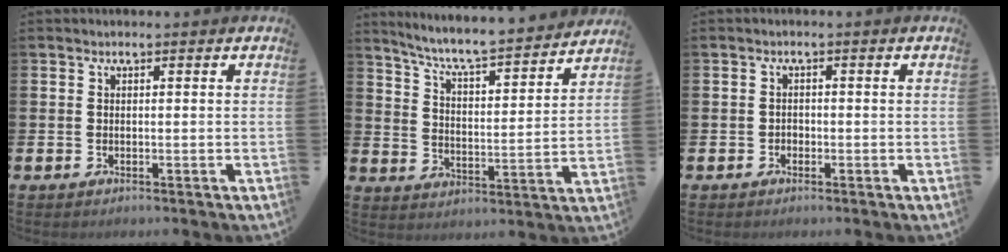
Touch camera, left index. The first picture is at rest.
{"total": 7.1, "force": [6.7, 0.3, 2.3], "torque": [-0.068, -0.058, 0.111]}
{"total": 1.1, "force": [-0.6, 0.8, 0.2], "torque": [0.000, 0.001, -0.015]}